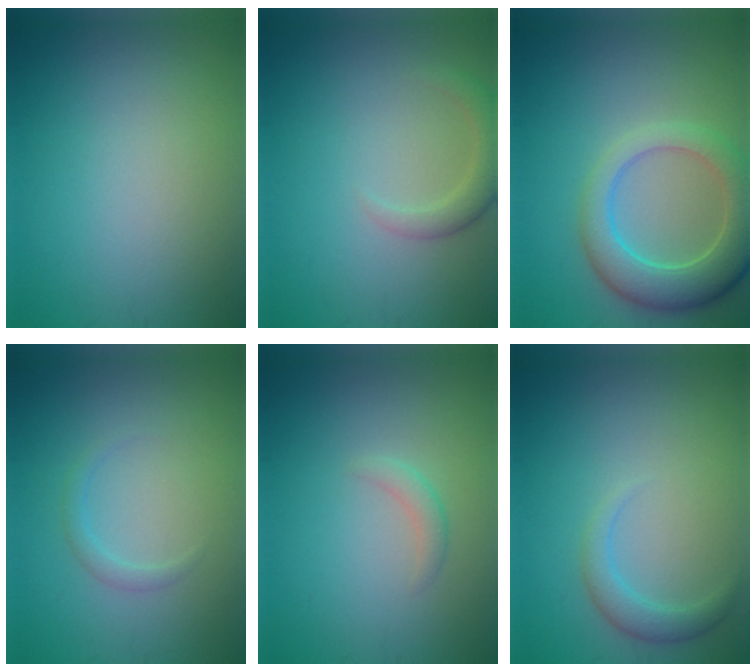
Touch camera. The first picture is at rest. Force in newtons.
{"total": 2.4, "press": 2.3, "slide": 0.3}
{"total": 6.2, "press": 6.2, "slide": 0.5}
{"total": 1.1, "press": 1.1, "slide": 0.1}
{"total": 1.2, "press": 1.2, "slide": 0.0}
{"total": 2.1, "press": 2.1, "slide": 0.1}